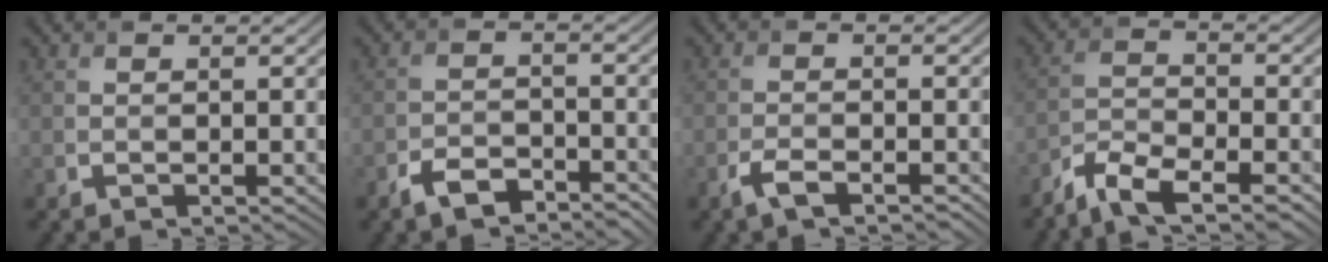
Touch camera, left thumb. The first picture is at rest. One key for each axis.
{"total": 4.2, "fx": -3.3, "fy": 1.7, "fz": 1.9, "tx": -0.037, "ty": 0.000, "tz": -0.068}
{"total": 2.9, "fx": -2.1, "fy": 0.8, "fz": 1.9, "tx": -0.046, "ty": -0.002, "tz": -0.045}
{"total": 6.0, "fx": -4.7, "fy": 1.4, "fz": 3.4, "tx": -0.076, "ty": -0.005, "tz": -0.099}